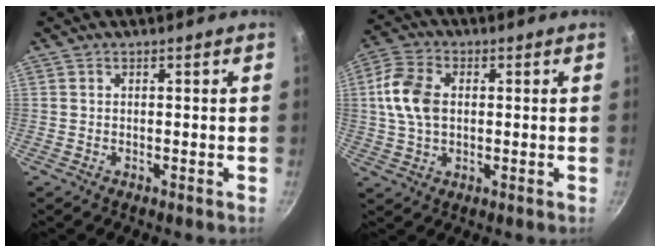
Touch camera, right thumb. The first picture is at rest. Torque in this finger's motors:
{"motor_torque": [-0.85, 0.57, 0.36, 0.94, 0.09]}